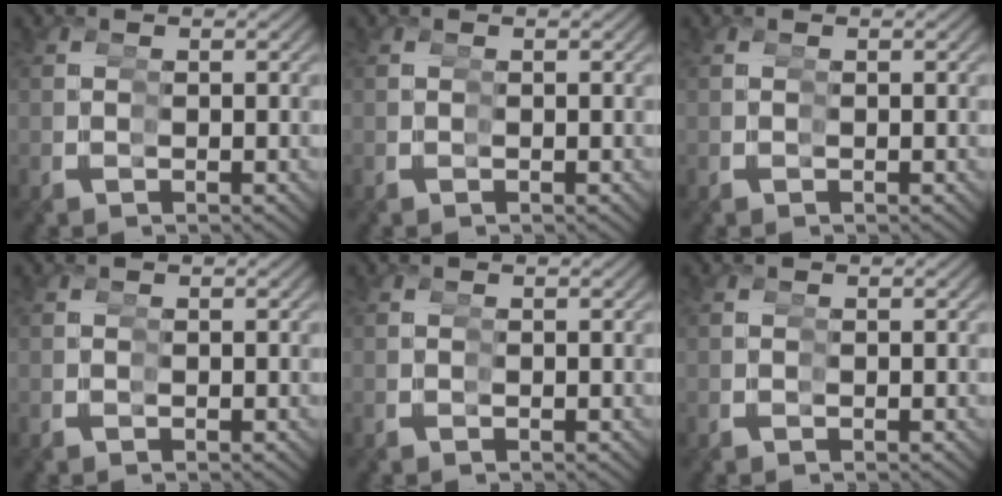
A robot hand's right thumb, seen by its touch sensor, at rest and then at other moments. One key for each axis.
{"total": 0.0}
{"total": 0.0}
{"total": 0.0}
{"total": 0.0}
{"total": 0.0}